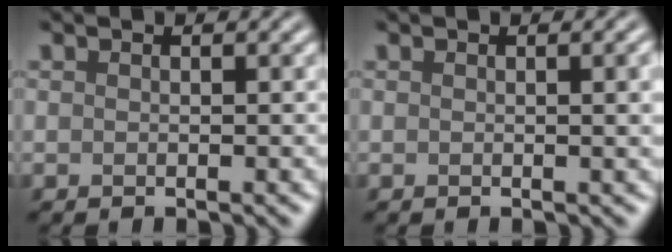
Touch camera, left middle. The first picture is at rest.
{"total": 1.7, "force": [0.3, 0.3, 1.6], "torque": [-0.019, 0.000, 0.006]}